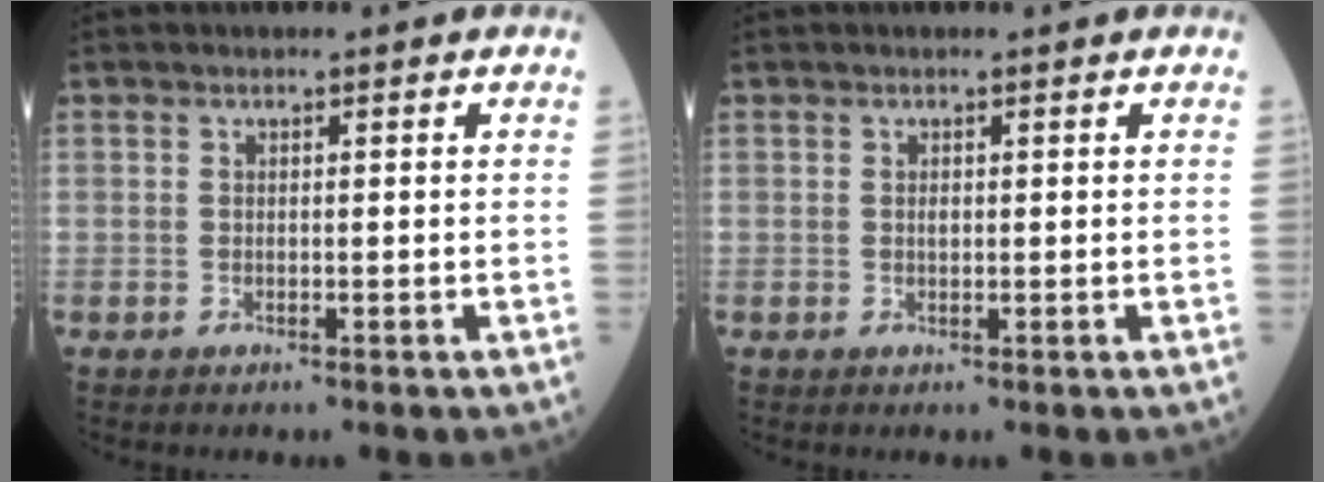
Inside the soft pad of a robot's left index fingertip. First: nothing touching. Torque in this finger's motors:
{"motor_torque": [0.60, -0.08, 0.26, 0.05]}